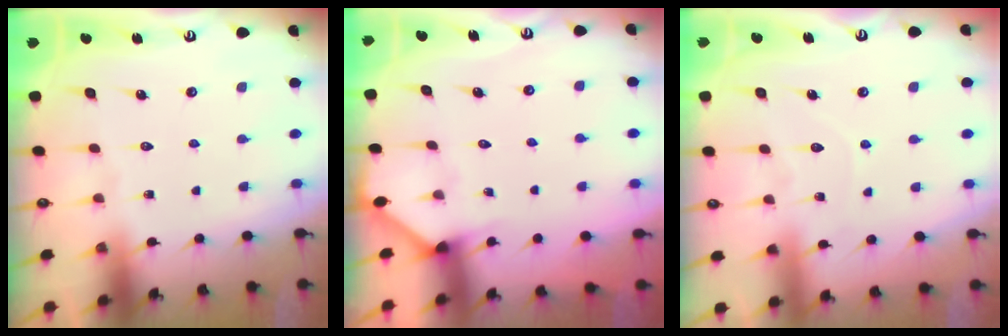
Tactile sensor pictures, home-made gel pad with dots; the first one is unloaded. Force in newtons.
{"total": 1.4, "press": 1.4, "slide": 0.1}
{"total": 6.2, "press": 6.2, "slide": 0.6}